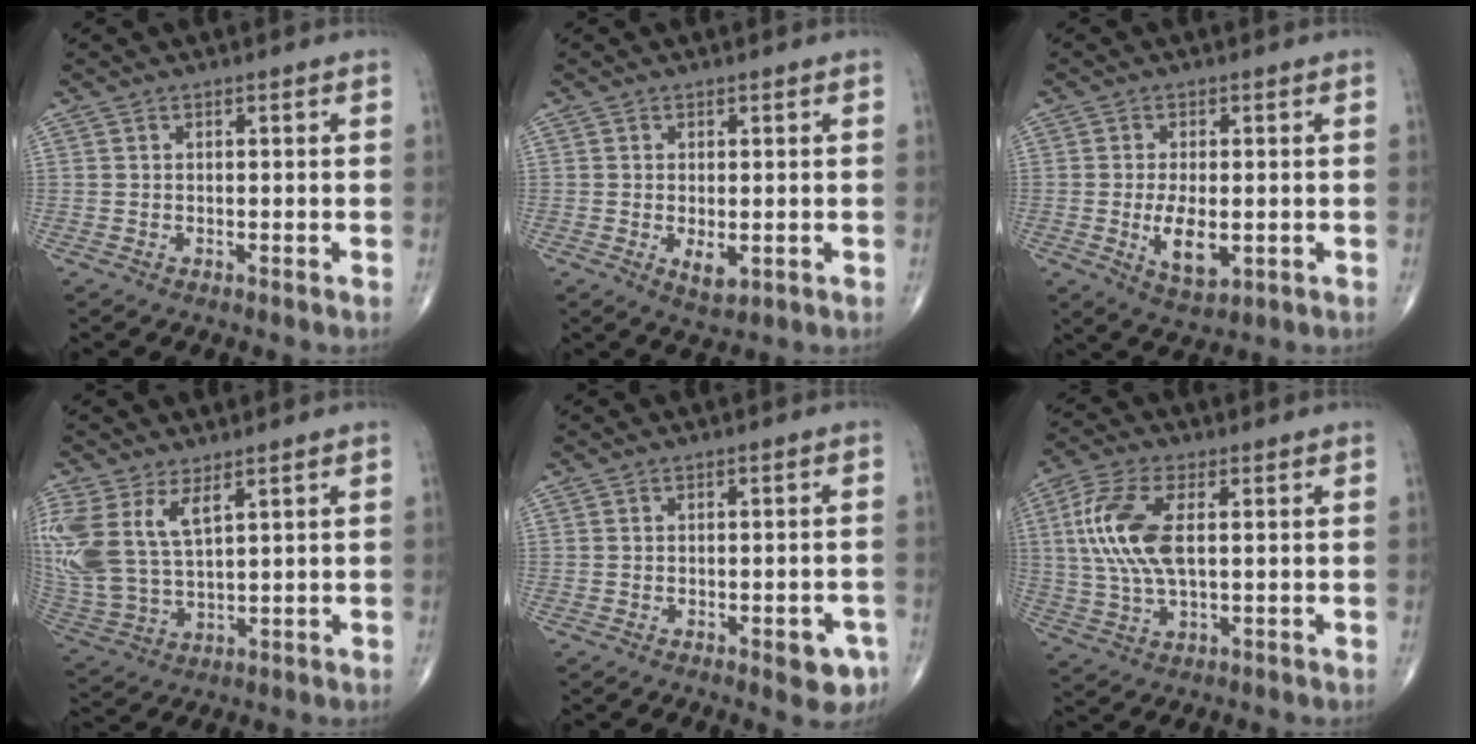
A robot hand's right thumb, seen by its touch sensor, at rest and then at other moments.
{"total": 3.5, "force": [-0.7, 1.7, 3.0], "torque": [-0.042, -0.008, -0.006]}
{"total": 7.1, "force": [-1.2, 3.4, 6.1], "torque": [-0.102, -0.012, -0.013]}
{"total": 14.2, "force": [5.9, 7.0, 10.8], "torque": [-0.254, -0.018, 0.130]}
{"total": 4.9, "force": [-2.4, 2.1, 3.8], "torque": [-0.024, 0.010, -0.025]}
{"total": 12.3, "force": [1.9, 5.6, 10.8], "torque": [-0.248, 0.004, 0.039]}